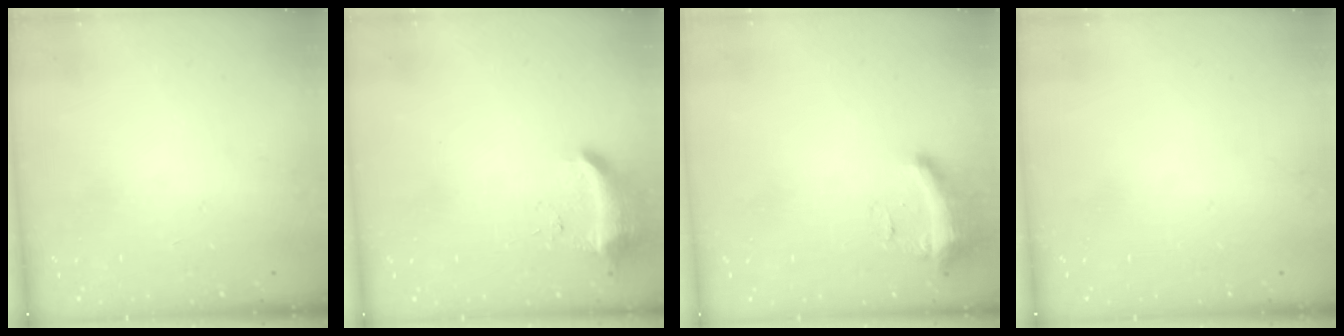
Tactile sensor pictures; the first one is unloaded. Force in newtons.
{"total": 8.9, "press": 8.8, "slide": 1.6}
{"total": 9.2, "press": 9.1, "slide": 0.5}
{"total": 0.0}